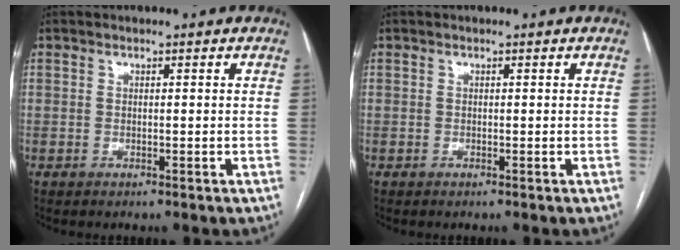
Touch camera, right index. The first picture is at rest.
{"total": 0.0}